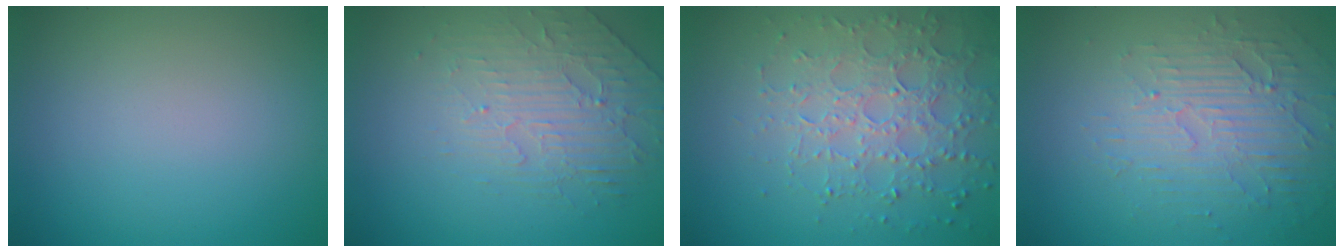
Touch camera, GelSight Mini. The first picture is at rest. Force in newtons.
{"total": 2.5, "press": 1.8, "slide": 1.6}
{"total": 4.8, "press": 4.3, "slide": 2.1}
{"total": 3.9, "press": 3.3, "slide": 2.1}